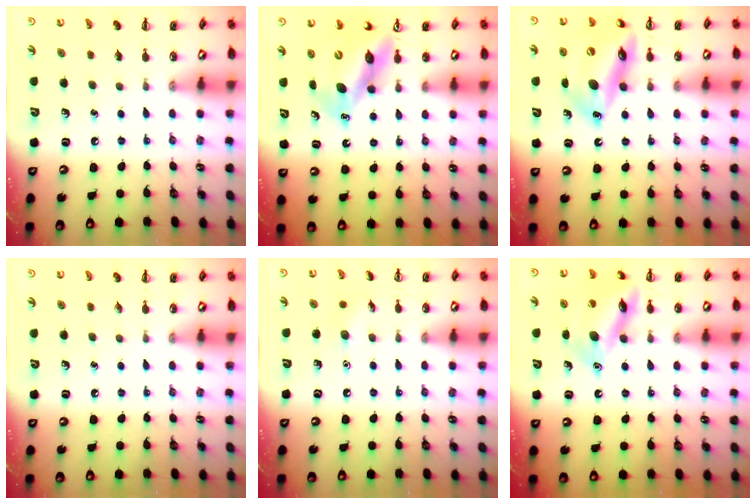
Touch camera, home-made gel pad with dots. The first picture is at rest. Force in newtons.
{"total": 10.2, "press": 9.8, "slide": 3.0}
{"total": 17.3, "press": 17.1, "slide": 2.7}
{"total": 0.0}
{"total": 5.1, "press": 4.9, "slide": 1.5}
{"total": 12.8, "press": 12.8, "slide": 0.8}